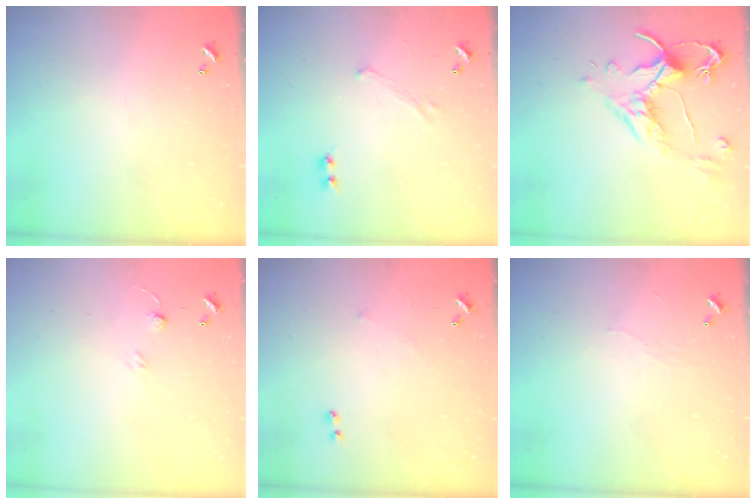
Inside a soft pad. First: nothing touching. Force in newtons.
{"total": 0.7, "press": 0.6, "slide": 0.2}
{"total": 2.6, "press": 2.2, "slide": 1.3}
{"total": 6.2, "press": 6.2, "slide": 0.6}
{"total": 7.7, "press": 7.7, "slide": 0.8}
{"total": 2.0, "press": 1.9, "slide": 0.4}